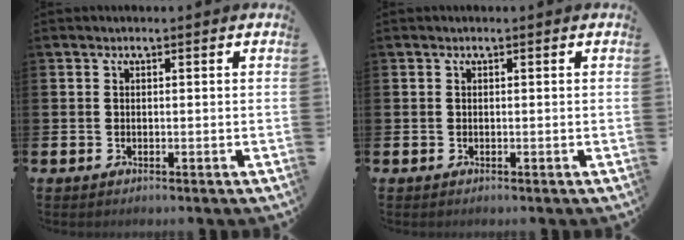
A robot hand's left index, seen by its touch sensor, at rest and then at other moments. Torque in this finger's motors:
{"motor_torque": [0.00, 0.00, 0.00, 0.00]}